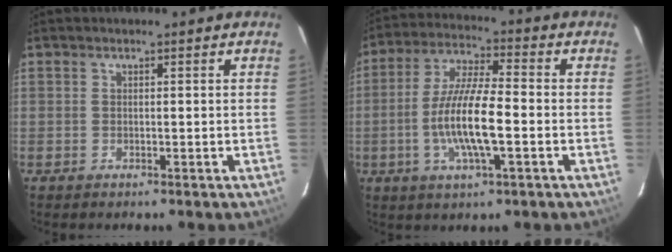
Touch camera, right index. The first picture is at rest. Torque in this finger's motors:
{"motor_torque": [1.48, -0.65, 1.01, 0.21]}